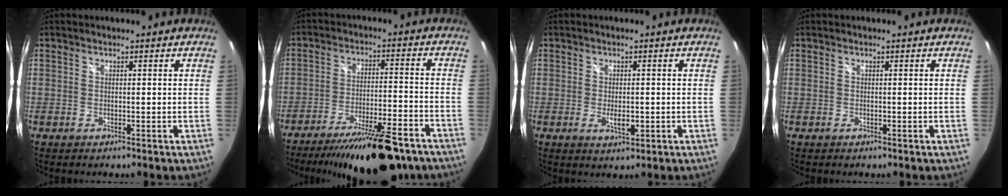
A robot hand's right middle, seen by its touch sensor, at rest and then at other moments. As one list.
[{"total": 19.5, "force": [-15.6, 4.5, 10.8], "torque": [-0.183, -0.020, -0.224]}, {"total": 3.1, "force": [-0.7, 1.5, 2.6], "torque": [-0.044, -0.006, -0.009]}, {"total": 0.0}]